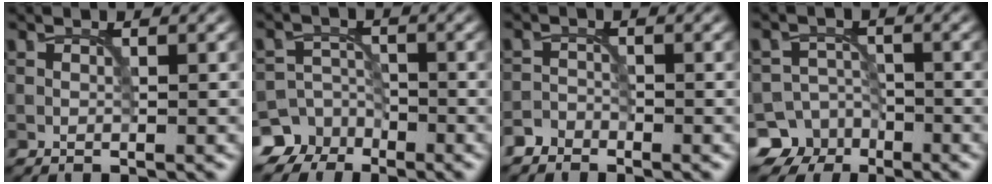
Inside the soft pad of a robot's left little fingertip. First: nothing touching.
{"total": 6.7, "force": [-4.7, 4.7, 0.7], "torque": [0.006, -0.010, -0.094]}
{"total": 1.6, "force": [-1.5, 0.7, 0.0], "torque": [0.001, 0.005, -0.033]}
{"total": 7.3, "force": [-4.7, 5.5, 0.8], "torque": [0.007, -0.013, -0.088]}